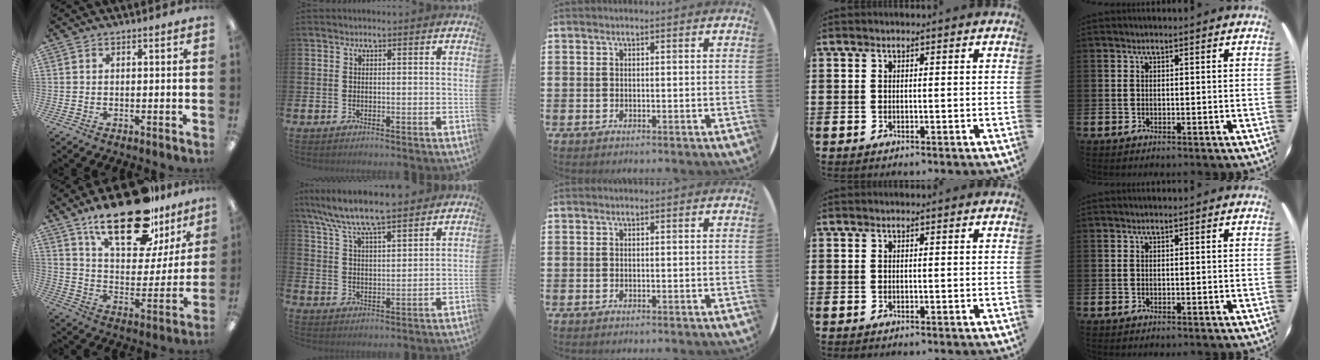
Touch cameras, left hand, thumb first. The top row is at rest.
{"thumb": {"total": 24.5, "force": [16.8, 10.2, 14.6], "torque": [-0.225, -0.102, 0.287]}, "index": {"total": 7.9, "force": [7.4, 0.8, 2.4], "torque": [-0.078, -0.039, 0.134]}}